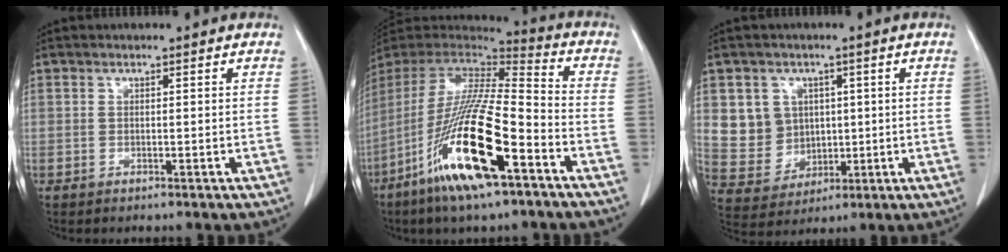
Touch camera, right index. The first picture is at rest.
{"total": 21.8, "force": [-10.5, 3.2, 18.9], "torque": [-0.396, -0.048, -0.198]}
{"total": 7.5, "force": [2.0, 7.0, 1.7], "torque": [-0.039, 0.018, 0.050]}